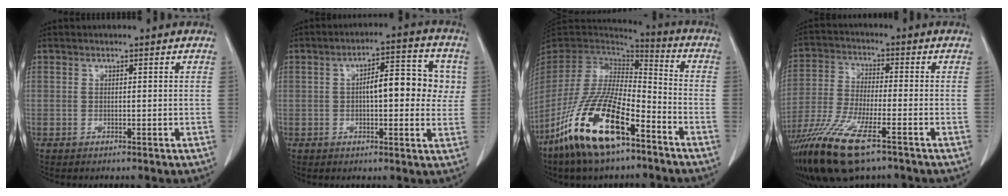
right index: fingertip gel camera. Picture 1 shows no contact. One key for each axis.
{"total": 10.0, "fx": 1.0, "fy": 3.5, "fz": 9.3, "tx": -0.126, "ty": 0.029, "tz": 0.012}
{"total": 19.0, "fx": -10.9, "fy": 5.4, "fz": 14.5, "tx": -0.311, "ty": -0.033, "tz": -0.206}
{"total": 13.8, "fx": -8.7, "fy": 2.7, "fz": 10.4, "tx": -0.219, "ty": -0.034, "tz": -0.164}